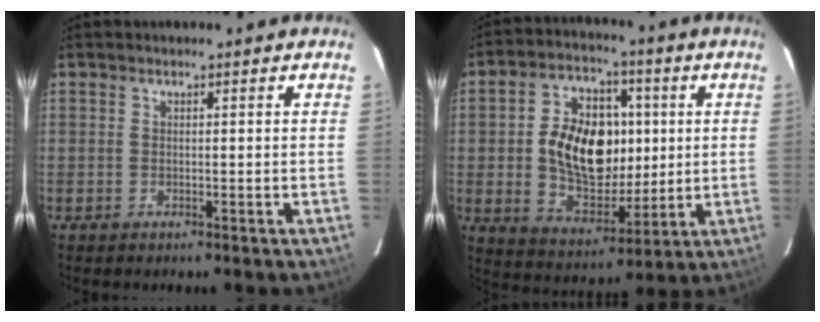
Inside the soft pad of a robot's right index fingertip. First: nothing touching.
{"total": 16.0, "force": [1.2, 10.5, 12.0], "torque": [-0.222, 0.021, 0.034]}